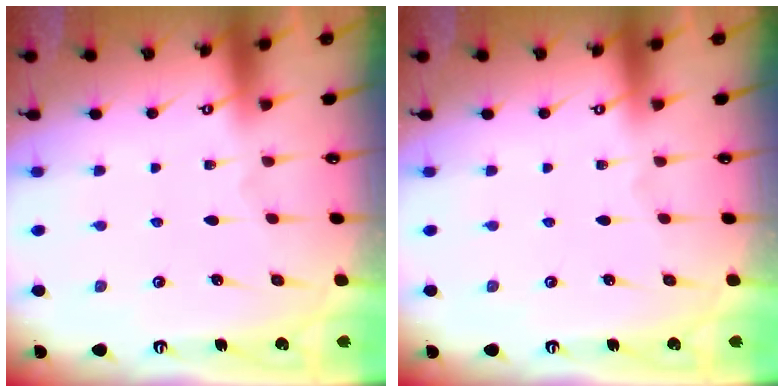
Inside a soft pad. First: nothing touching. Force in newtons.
{"total": 0.0}